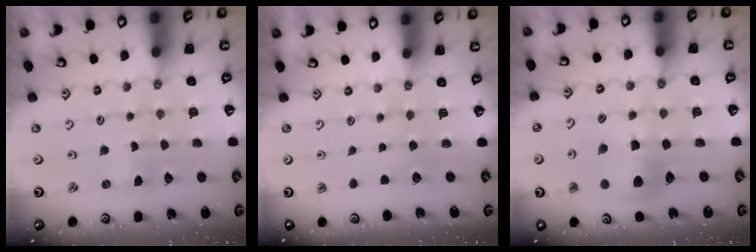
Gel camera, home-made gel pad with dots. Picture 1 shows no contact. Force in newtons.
{"total": 0.0}
{"total": 8.5, "press": 8.4, "slide": 1.2}